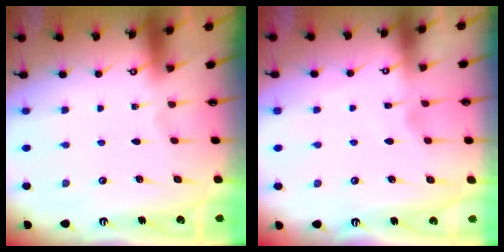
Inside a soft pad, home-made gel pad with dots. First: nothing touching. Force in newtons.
{"total": 2.7, "press": 2.7, "slide": 0.3}